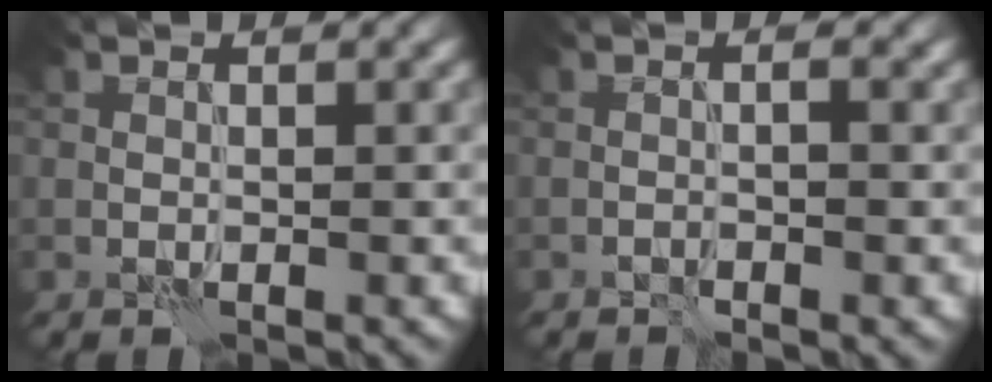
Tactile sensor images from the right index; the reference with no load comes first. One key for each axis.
{"total": 1.1, "fx": -0.6, "fy": 0.1, "fz": 0.9, "tx": -0.014, "ty": 0.003, "tz": -0.013}